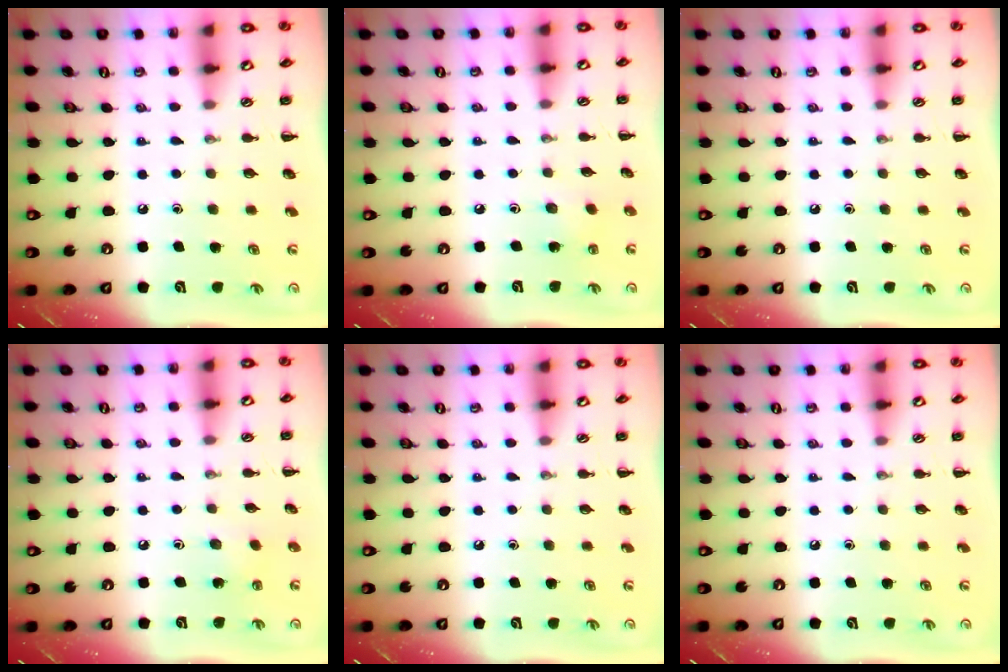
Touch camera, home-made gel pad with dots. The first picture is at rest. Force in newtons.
{"total": 1.5, "press": 1.4, "slide": 0.7}
{"total": 0.0}
{"total": 1.5, "press": 1.4, "slide": 0.7}
{"total": 0.0}
{"total": 0.0}